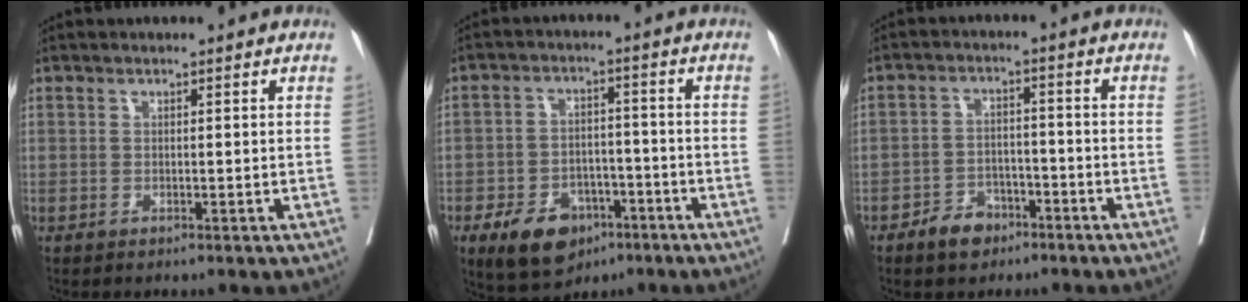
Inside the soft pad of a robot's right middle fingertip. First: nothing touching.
{"total": 9.5, "force": [-5.4, 5.8, 5.2], "torque": [-0.087, 0.002, -0.082]}
{"total": 4.9, "force": [-3.4, 2.9, 1.9], "torque": [-0.032, 0.007, -0.055]}